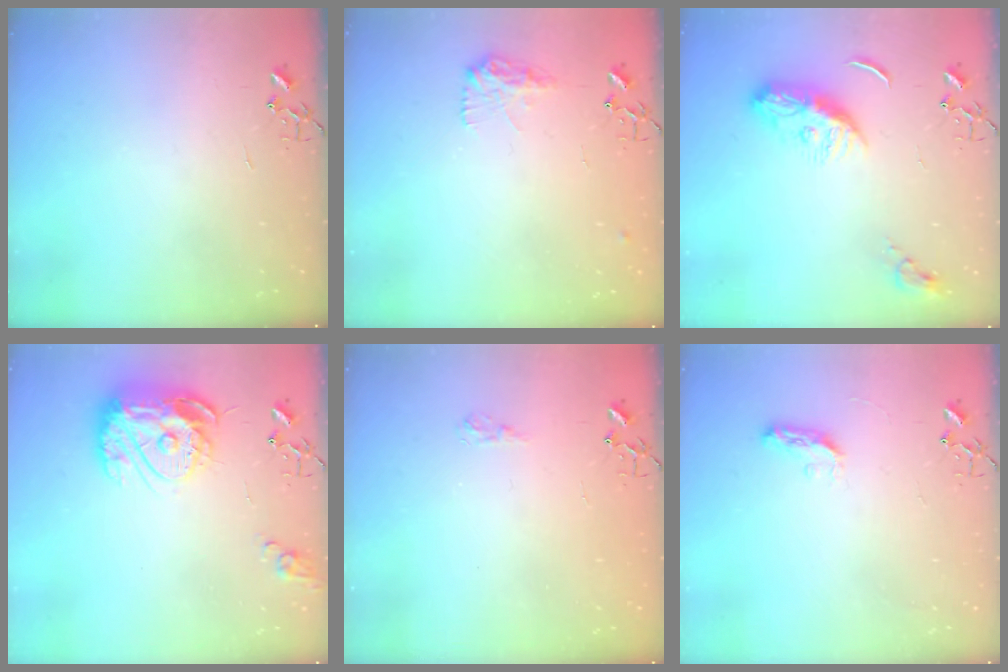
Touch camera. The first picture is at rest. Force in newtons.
{"total": 10.2, "press": 10.2, "slide": 0.3}
{"total": 10.3, "press": 10.3, "slide": 0.6}
{"total": 17.5, "press": 17.4, "slide": 1.8}
{"total": 5.5, "press": 5.4, "slide": 0.7}
{"total": 5.7, "press": 5.7, "slide": 0.7}